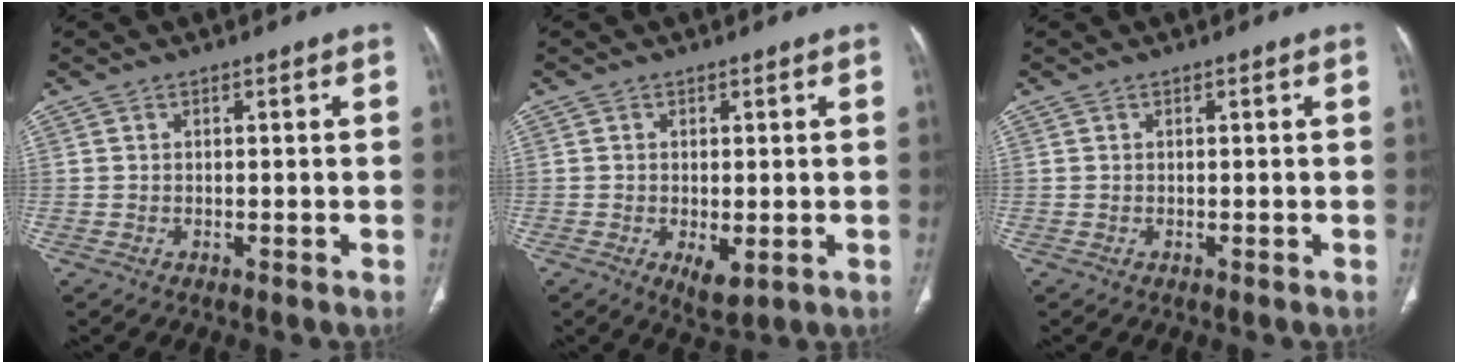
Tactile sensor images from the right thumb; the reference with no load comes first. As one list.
[{"total": 4.2, "force": [-1.0, 2.0, 3.5], "torque": [-0.055, -0.012, -0.008]}, {"total": 0.0}]